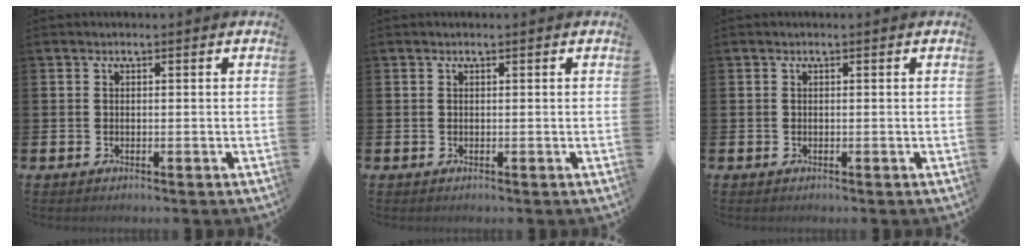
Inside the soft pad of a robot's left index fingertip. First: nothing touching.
{"total": 0.0}
{"total": 0.0}